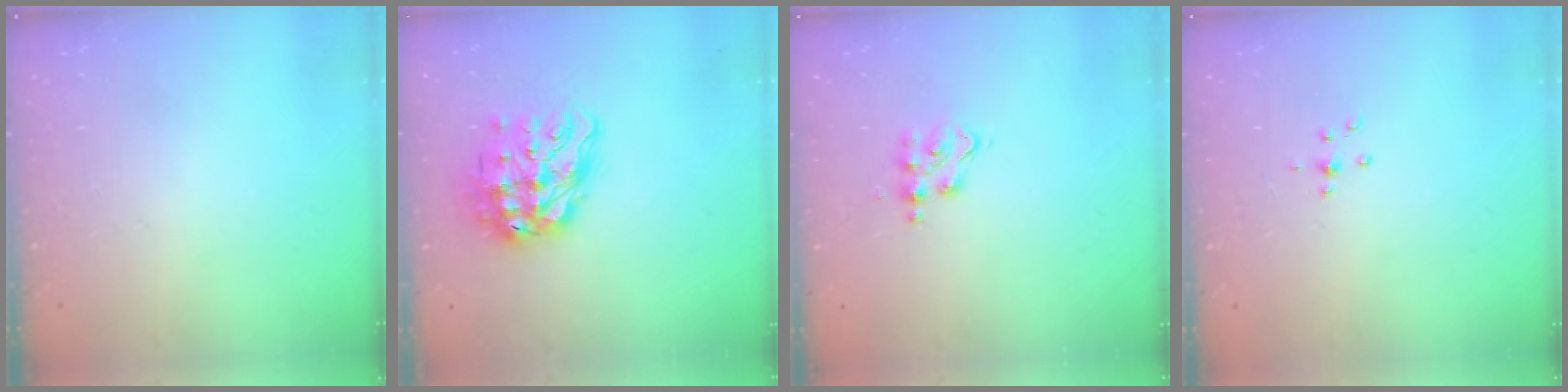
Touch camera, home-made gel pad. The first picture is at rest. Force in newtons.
{"total": 13.9, "press": 13.8, "slide": 1.2}
{"total": 4.9, "press": 4.9, "slide": 0.2}
{"total": 3.7, "press": 3.7, "slide": 0.7}